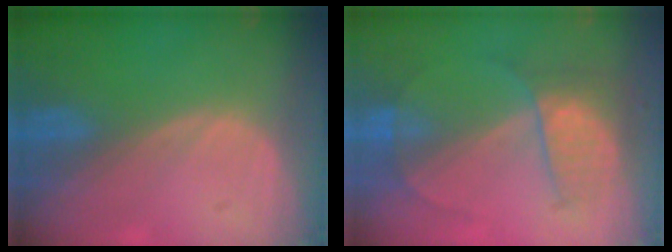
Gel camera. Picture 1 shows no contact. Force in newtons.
{"total": 7.1, "press": 6.1, "slide": 3.6}